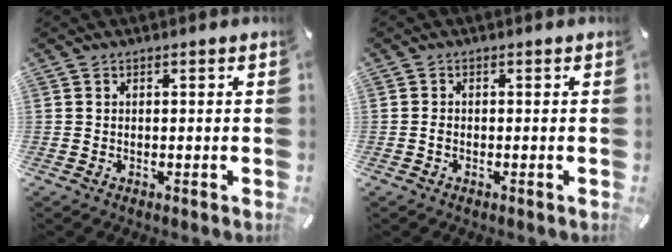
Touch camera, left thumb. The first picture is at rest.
{"total": 0.8, "force": [-0.4, 0.5, 0.6], "torque": [-0.011, 0.000, -0.008]}